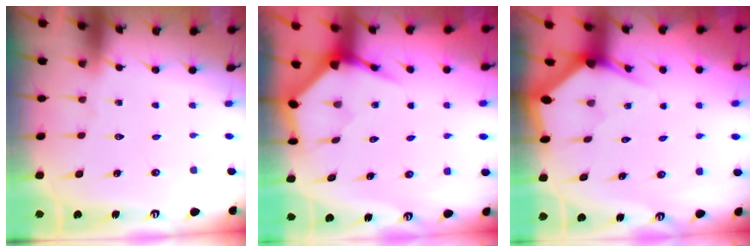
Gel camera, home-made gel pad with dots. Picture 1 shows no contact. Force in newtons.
{"total": 4.0, "press": 4.0, "slide": 0.4}
{"total": 2.8, "press": 2.8, "slide": 0.1}